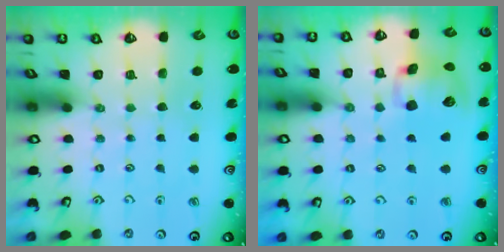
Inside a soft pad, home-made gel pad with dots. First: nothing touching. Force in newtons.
{"total": 12.0, "press": 11.8, "slide": 2.0}